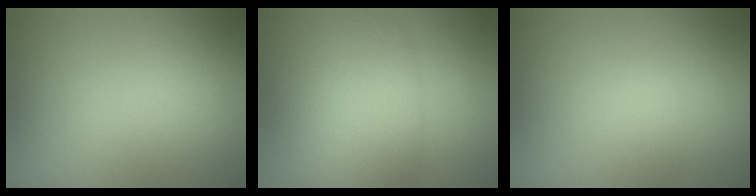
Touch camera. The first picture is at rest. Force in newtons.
{"total": 6.1, "press": 6.1, "slide": 0.2}
{"total": 0.8, "press": 0.8, "slide": 0.0}